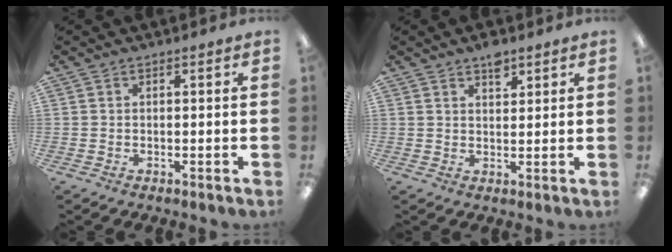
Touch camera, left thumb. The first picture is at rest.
{"total": 4.1, "force": [2.9, 2.1, 2.1], "torque": [-0.012, -0.017, 0.047]}